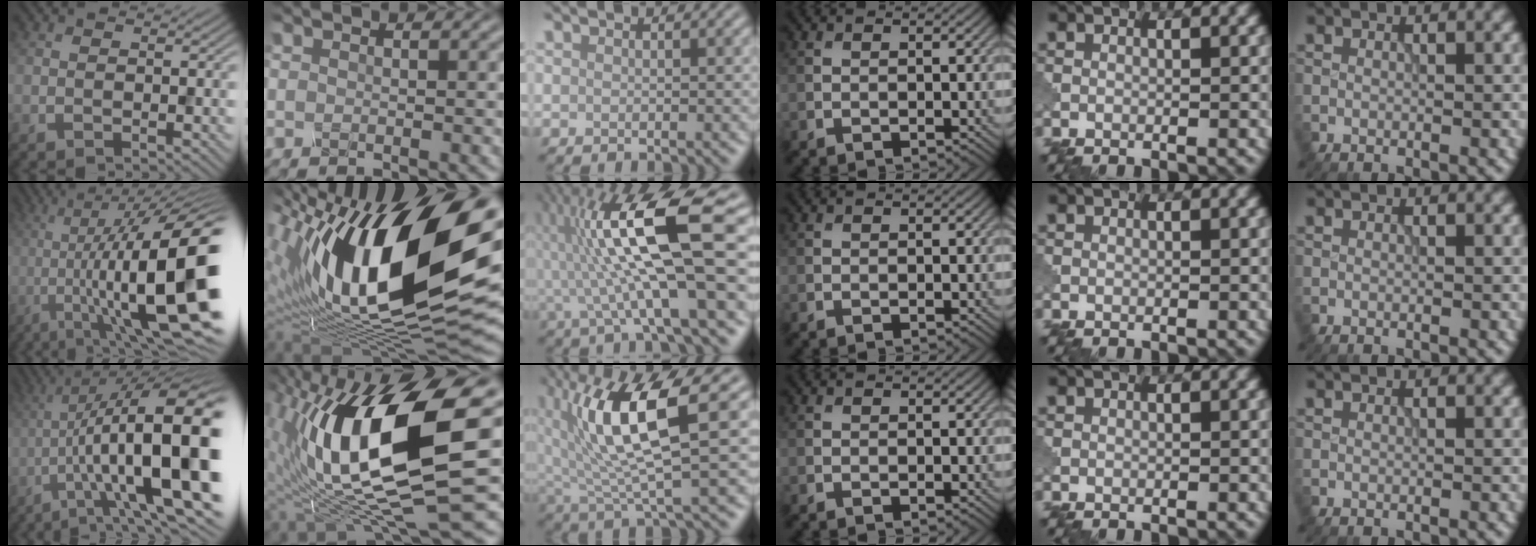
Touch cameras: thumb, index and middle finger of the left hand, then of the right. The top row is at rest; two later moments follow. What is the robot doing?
{"motion": "shake", "object": "plastic piggy bank"}